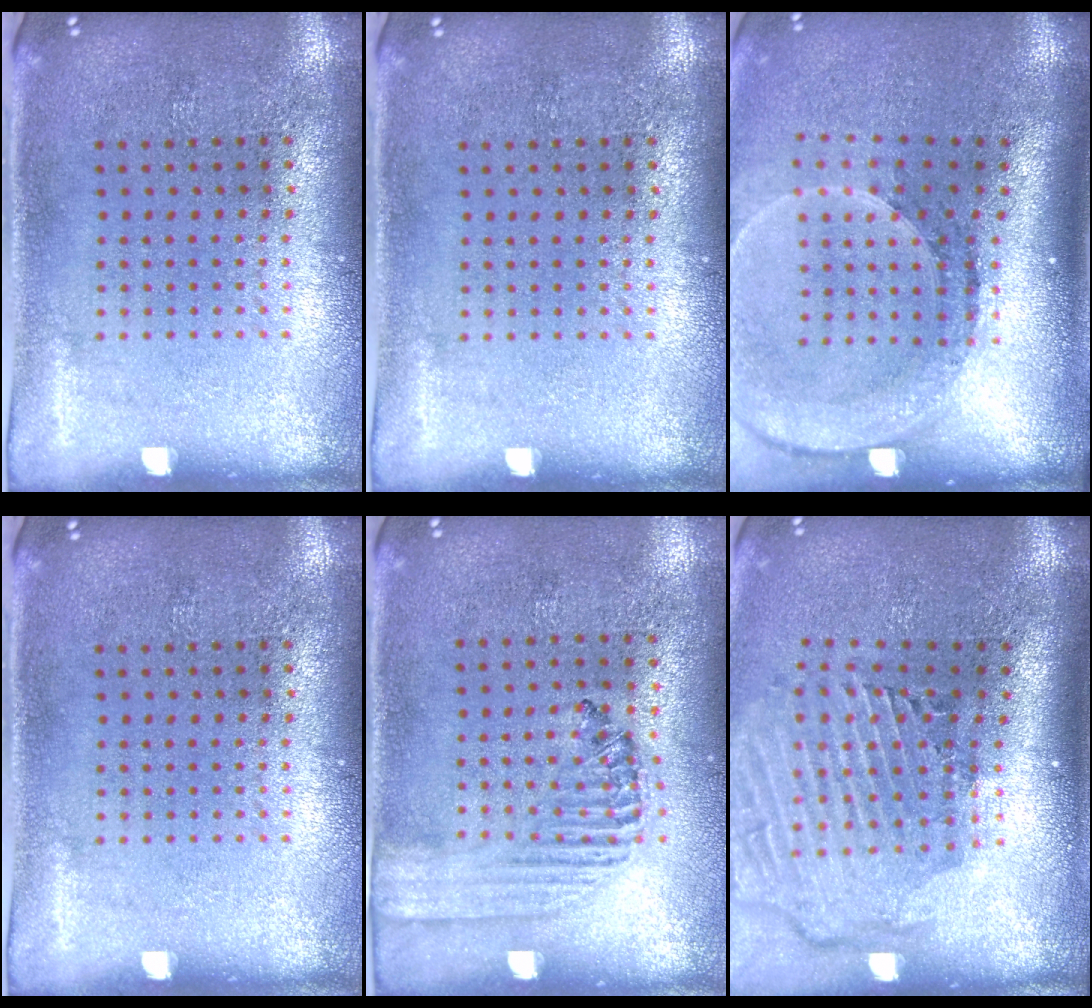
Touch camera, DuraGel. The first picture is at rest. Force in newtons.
{"total": 0.0}
{"total": 2.6, "press": 1.9, "slide": 1.8}
{"total": 0.0}
{"total": 1.3, "press": 1.2, "slide": 0.5}
{"total": 2.9, "press": 2.1, "slide": 2.0}